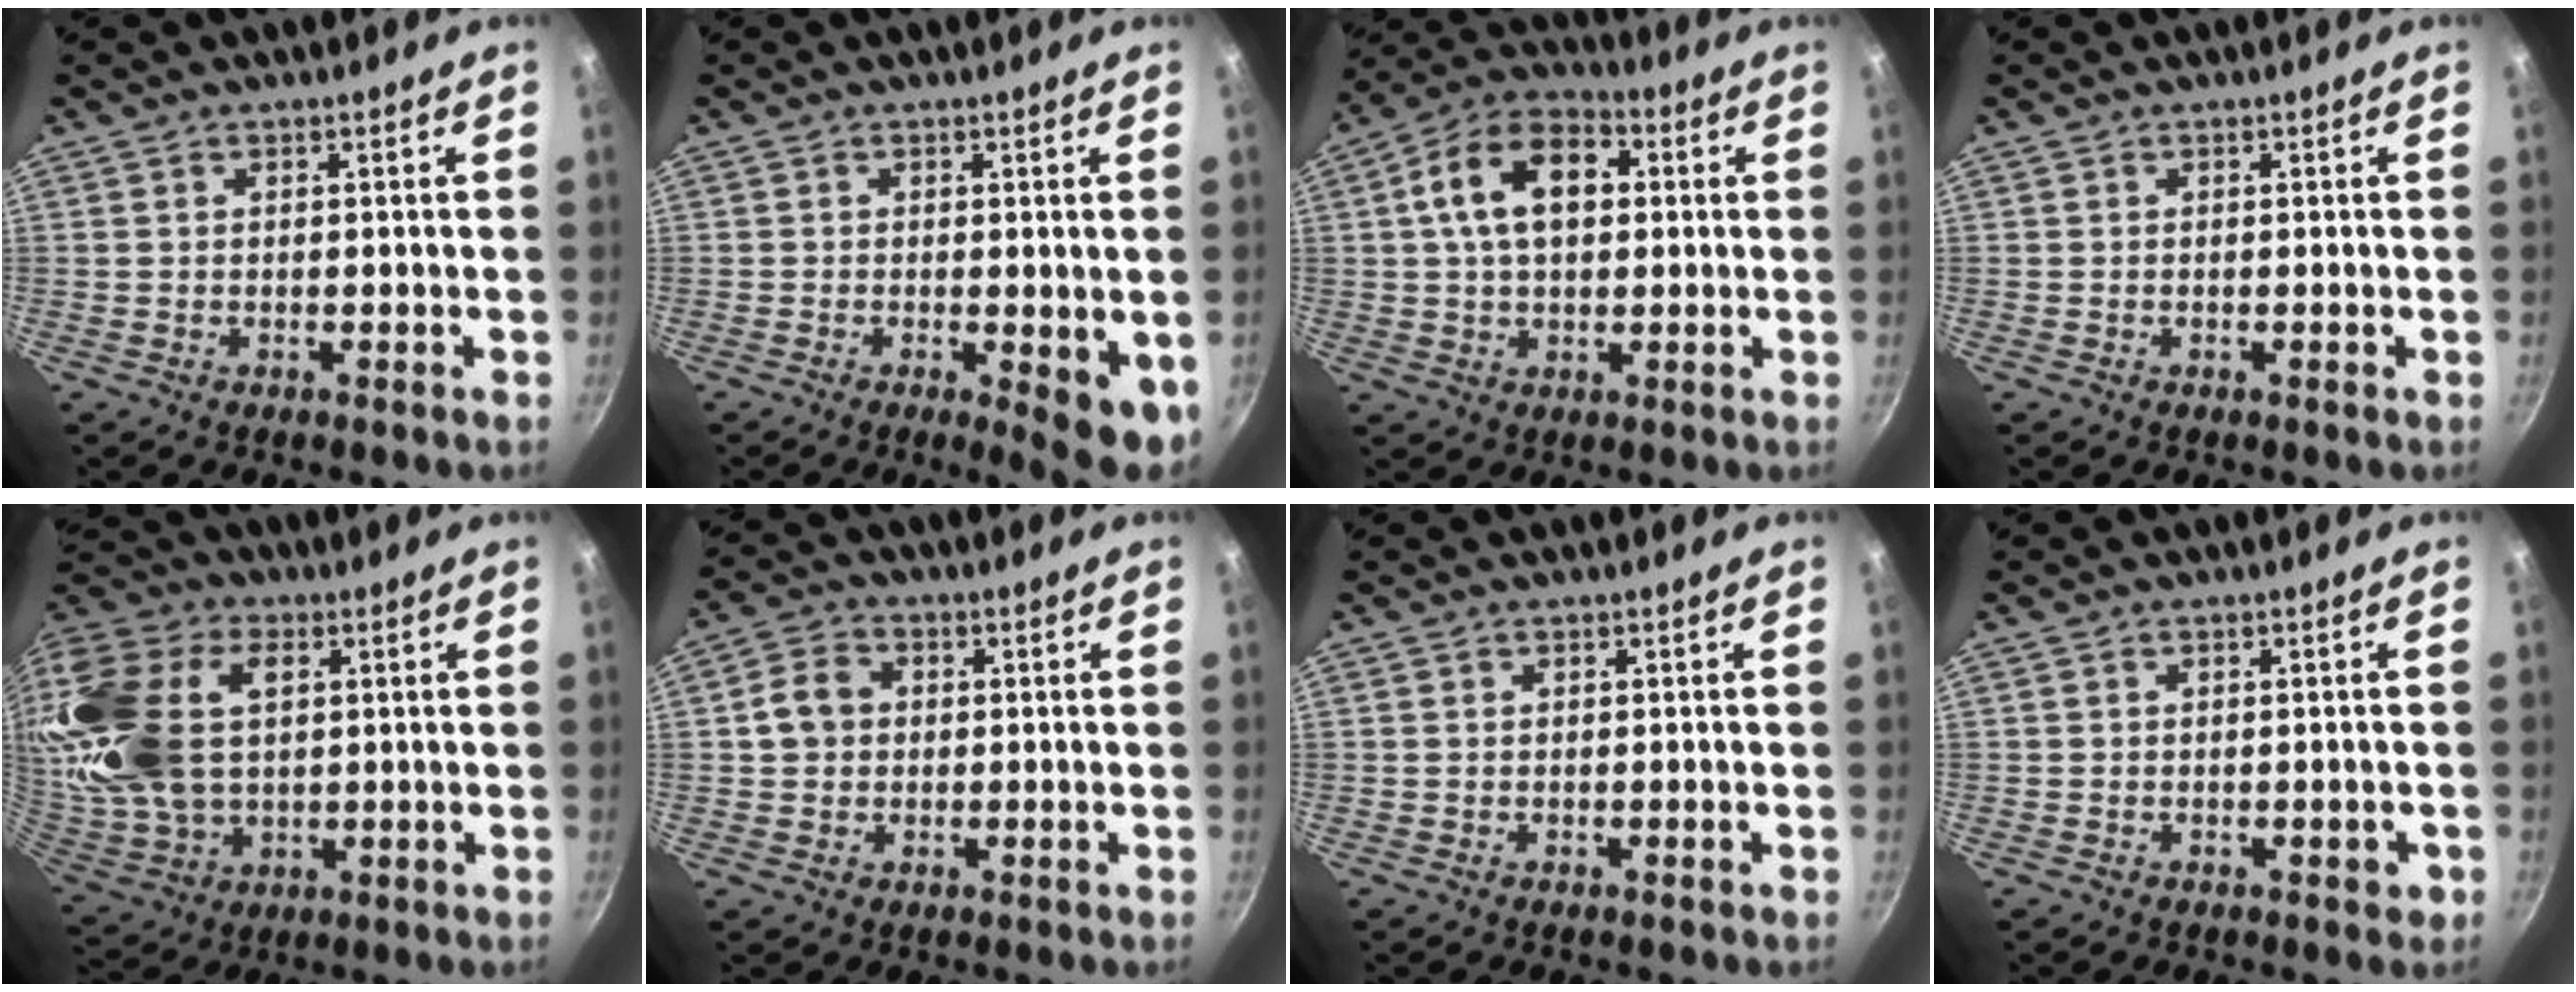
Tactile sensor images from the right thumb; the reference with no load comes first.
{"total": 7.1, "force": [-1.4, 2.3, 6.6], "torque": [-0.071, -0.005, -0.013]}
{"total": 13.8, "force": [2.6, 8.9, 10.2], "torque": [-0.145, 0.025, 0.027]}
{"total": 0.0}
{"total": 24.6, "force": [5.0, 16.1, 17.8], "torque": [-0.380, 0.008, 0.095]}
{"total": 5.5, "force": [0.4, 4.6, 2.8], "torque": [-0.033, 0.012, -0.002]}
{"total": 0.0}
{"total": 1.6, "force": [-0.5, 1.1, 1.1], "torque": [-0.002, 0.006, -0.006]}